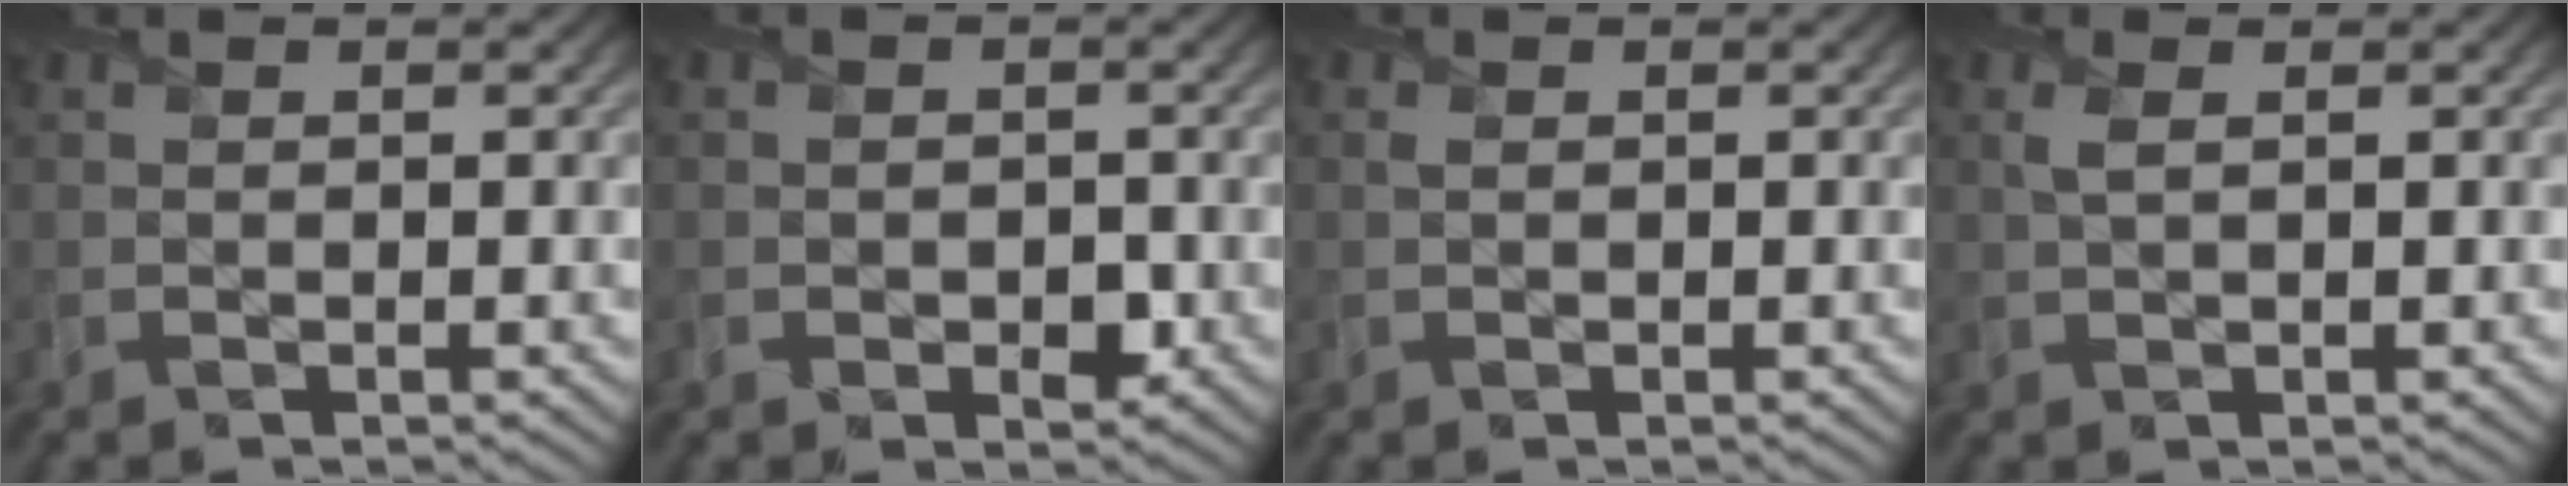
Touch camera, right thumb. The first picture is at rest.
{"total": 2.6, "force": [-0.8, 2.0, 1.5], "torque": [-0.018, -0.010, -0.014]}
{"total": 0.5, "force": [0.2, 0.4, 0.3], "torque": [-0.007, 0.002, 0.001]}
{"total": 1.7, "force": [0.6, 0.6, 1.4], "torque": [-0.039, 0.003, 0.011]}